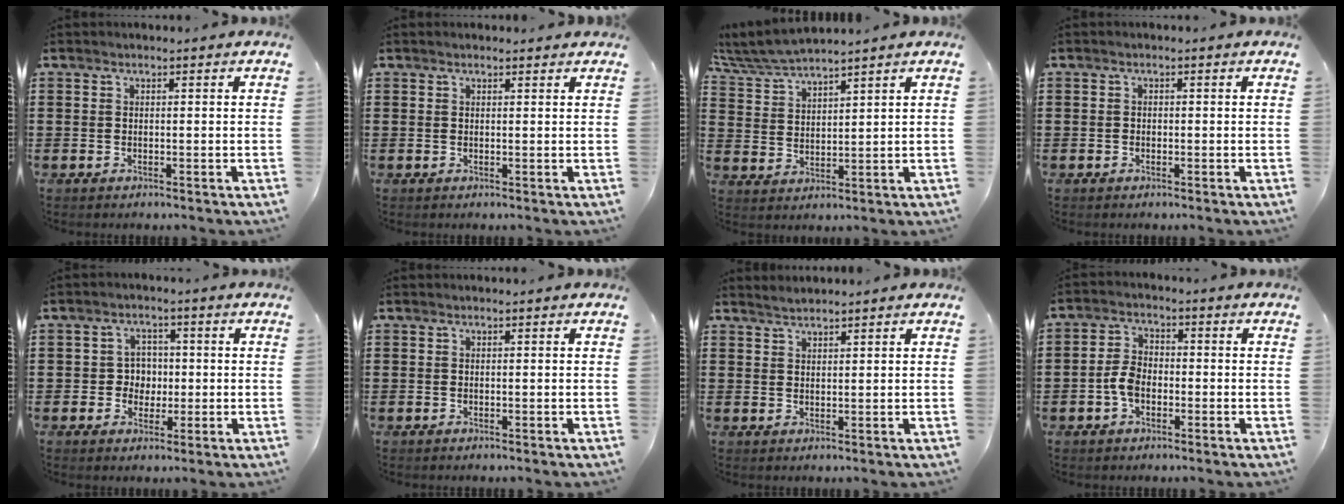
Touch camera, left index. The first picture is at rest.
{"total": 0.7, "force": [0.7, 0.2, 0.2], "torque": [-0.005, 0.002, 0.013]}
{"total": 5.5, "force": [5.2, 0.0, 1.6], "torque": [-0.050, -0.023, 0.094]}
{"total": 0.6, "force": [-0.4, 0.5, 0.2], "torque": [-0.006, 0.000, -0.008]}
{"total": 3.9, "force": [-0.2, 3.6, 1.4], "torque": [-0.041, 0.010, -0.009]}
{"total": 0.0}
{"total": 1.5, "force": [1.5, -0.1, 0.1], "torque": [-0.005, 0.002, 0.030]}
{"total": 4.4, "force": [-1.3, 2.8, 3.1], "torque": [-0.086, -0.001, -0.033]}